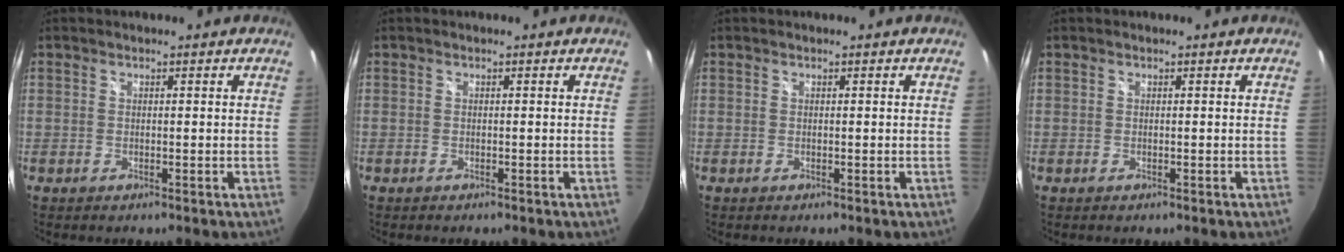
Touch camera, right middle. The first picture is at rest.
{"total": 0.0}
{"total": 0.0}
{"total": 0.0}